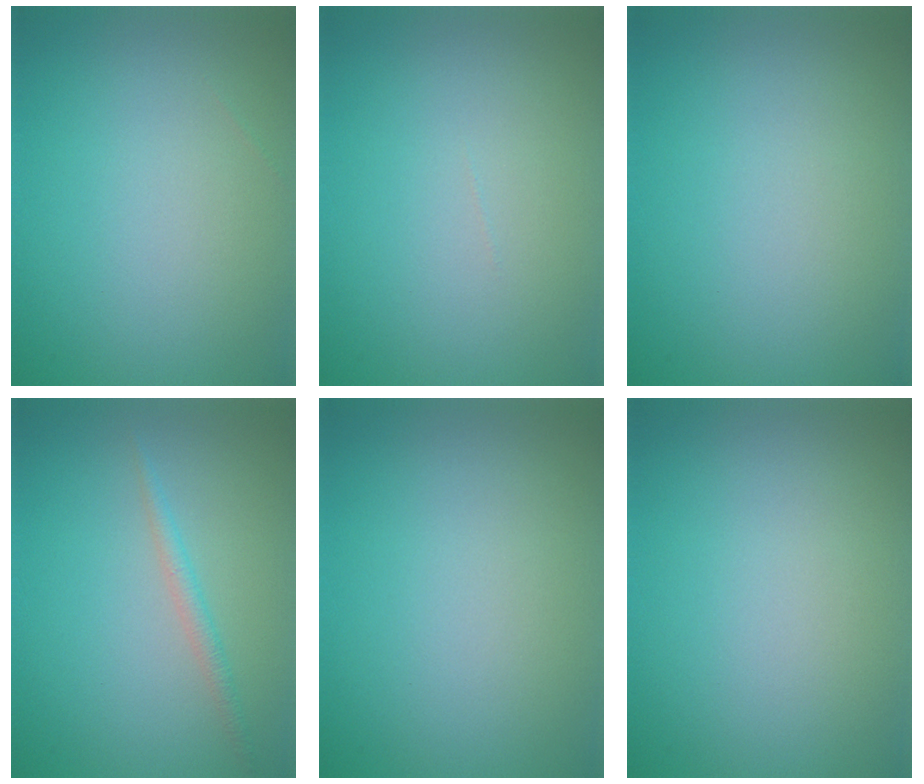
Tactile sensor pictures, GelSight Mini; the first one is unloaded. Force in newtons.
{"total": 0.0}
{"total": 0.0}
{"total": 1.3, "press": 1.3, "slide": 0.0}
{"total": 0.0}
{"total": 0.0}